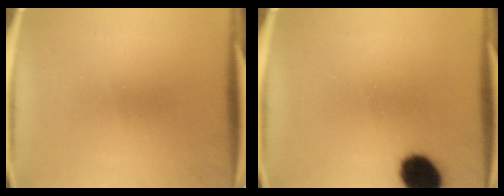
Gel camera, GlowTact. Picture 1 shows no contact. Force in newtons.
{"total": 10.5}